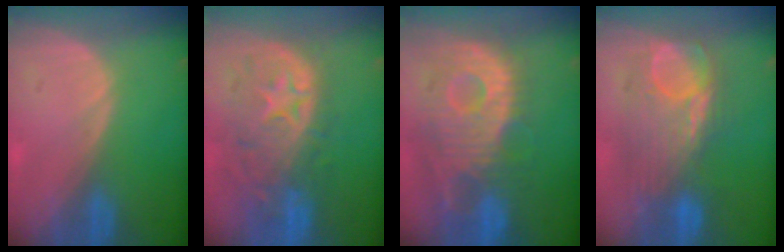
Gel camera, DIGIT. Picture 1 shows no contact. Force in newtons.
{"total": 11.1, "press": 9.7, "slide": 5.2}
{"total": 12.2, "press": 10.8, "slide": 5.6}
{"total": 9.1, "press": 9.0, "slide": 1.4}